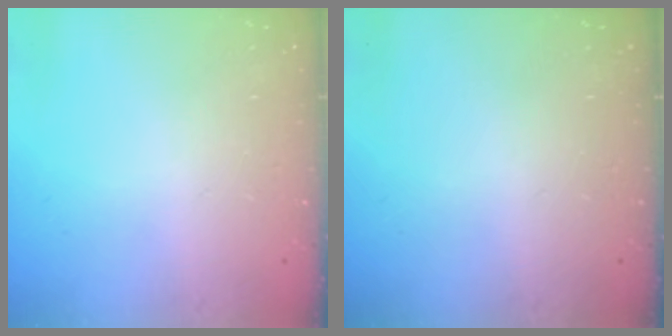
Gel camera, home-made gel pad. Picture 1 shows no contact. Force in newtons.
{"total": 0.0}